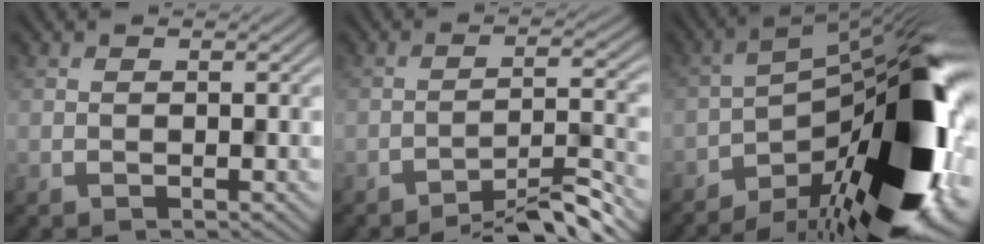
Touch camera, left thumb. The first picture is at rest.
{"total": 5.6, "force": [-4.7, 0.2, 3.0], "torque": [-0.045, 0.017, -0.076]}
{"total": 19.8, "force": [-10.1, 6.9, 15.6], "torque": [-0.220, -0.001, -0.170]}